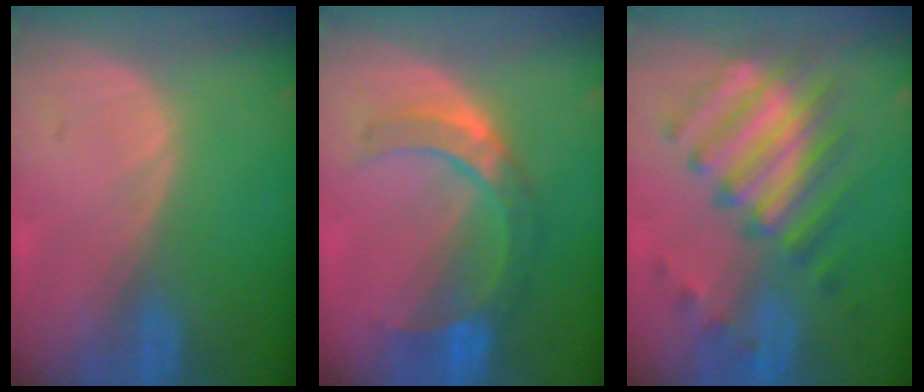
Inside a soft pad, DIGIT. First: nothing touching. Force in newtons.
{"total": 7.0, "press": 6.9, "slide": 1.2}
{"total": 8.9, "press": 8.8, "slide": 1.0}